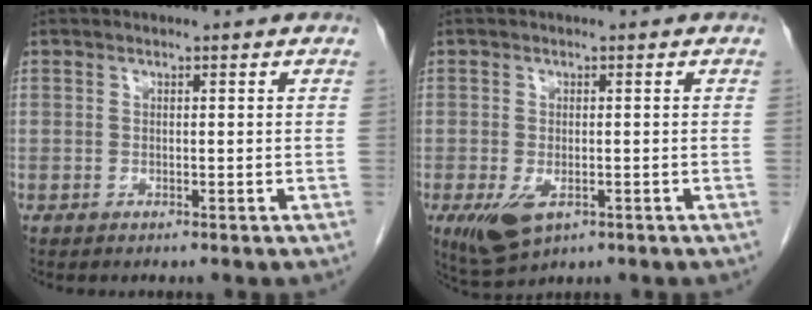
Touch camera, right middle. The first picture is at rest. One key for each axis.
{"total": 5.3, "fx": -2.1, "fy": 2.6, "fz": 4.2, "tx": -0.084, "ty": -0.014, "tz": -0.026}